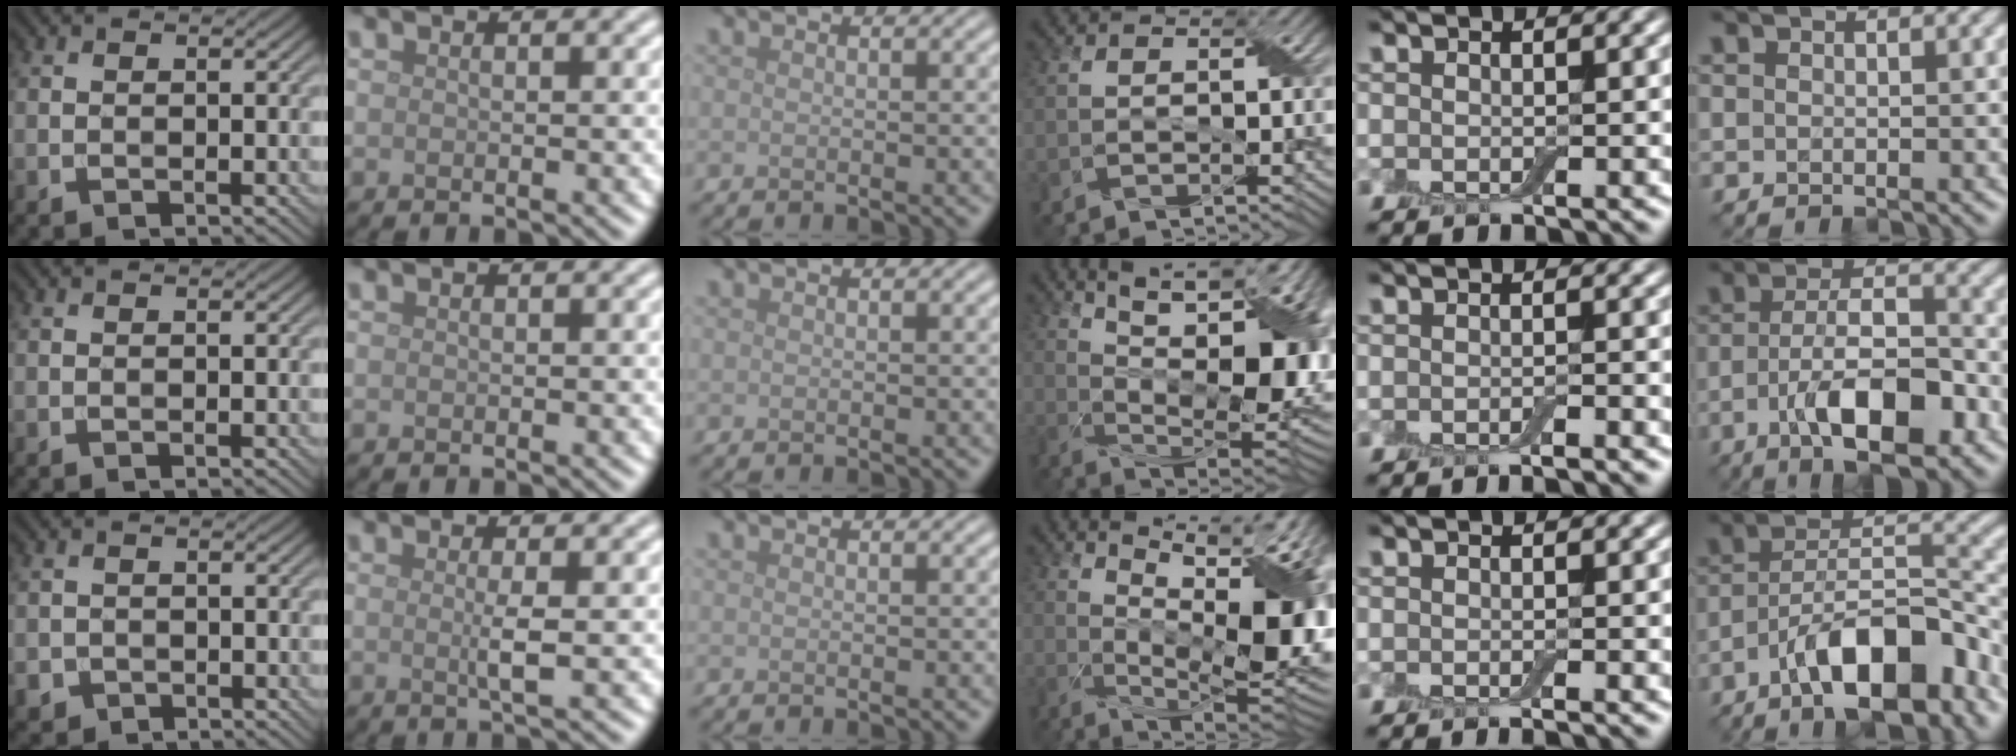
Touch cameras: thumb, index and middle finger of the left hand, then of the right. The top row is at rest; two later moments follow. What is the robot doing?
{"motion": "wrap", "object": "adhesive wrap"}